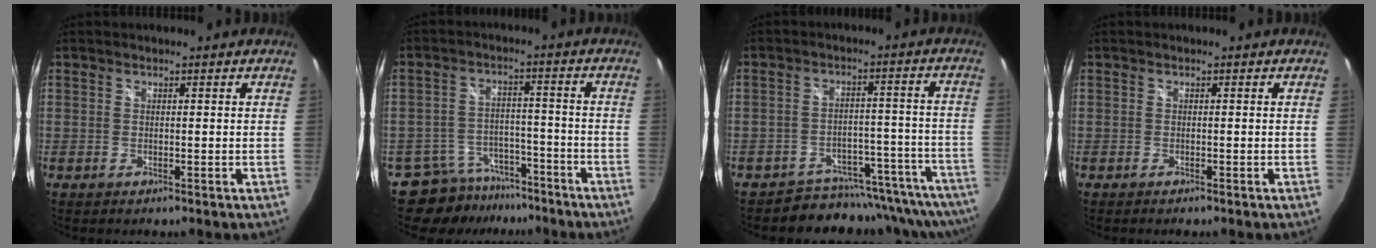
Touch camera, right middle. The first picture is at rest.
{"total": 10.0, "force": [-8.4, 5.1, 1.6], "torque": [-0.044, 0.020, -0.118]}
{"total": 13.6, "force": [-13.1, 3.3, 0.8], "torque": [0.000, 0.031, -0.174]}
{"total": 0.7, "force": [-0.6, 0.2, 0.3], "torque": [-0.006, -0.004, -0.012]}